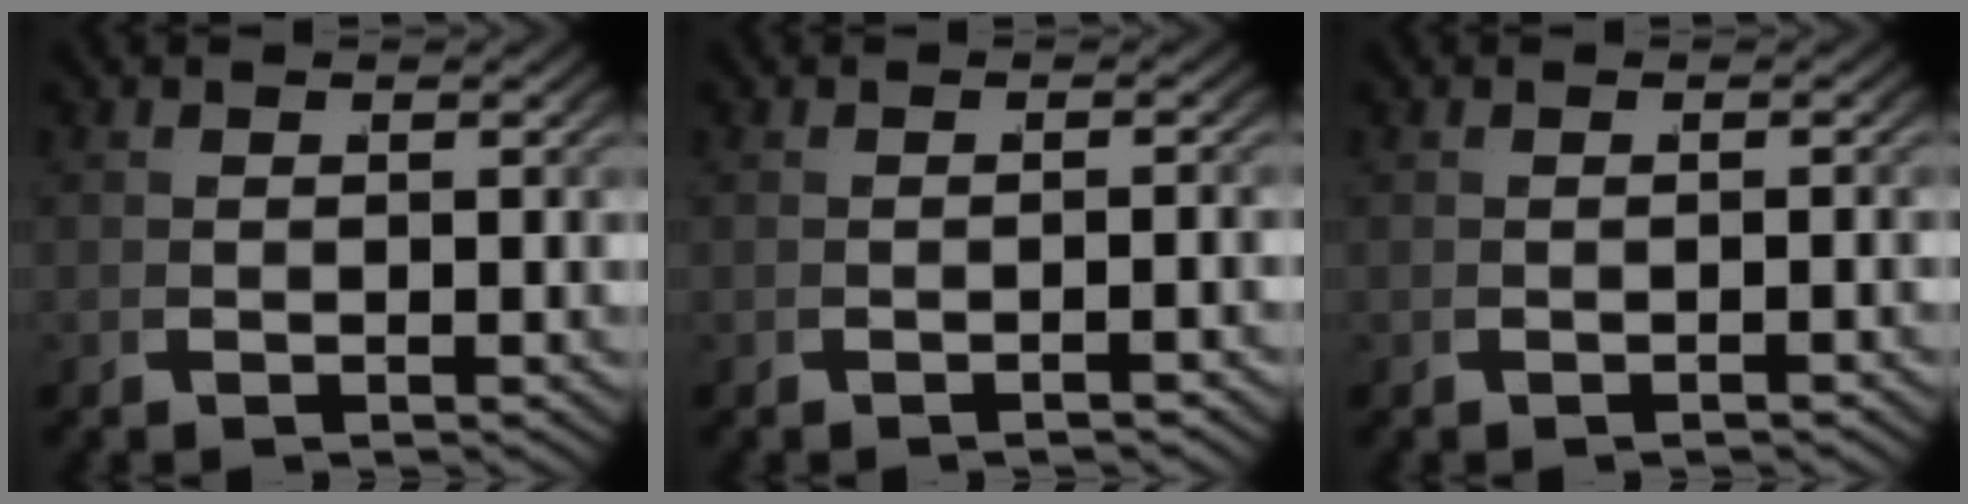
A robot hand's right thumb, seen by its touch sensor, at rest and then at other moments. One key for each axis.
{"total": 0.9, "fx": -0.9, "fy": -0.1, "fz": 0.4, "tx": -0.008, "ty": 0.006, "tz": -0.015}
{"total": 0.6, "fx": -0.6, "fy": 0.0, "fz": 0.2, "tx": -0.005, "ty": 0.004, "tz": -0.009}